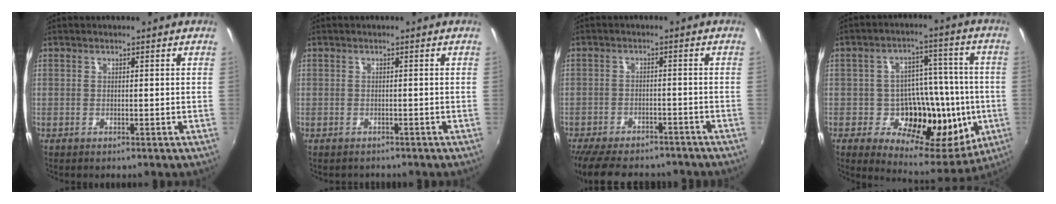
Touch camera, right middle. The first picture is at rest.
{"total": 1.3, "force": [-1.0, 0.9, -0.1], "torque": [-0.003, 0.001, -0.014]}
{"total": 15.4, "force": [-12.7, 5.7, 6.6], "torque": [-0.150, -0.022, -0.187]}
{"total": 19.5, "force": [-3.5, 13.5, 13.6], "torque": [-0.213, 0.006, -0.034]}